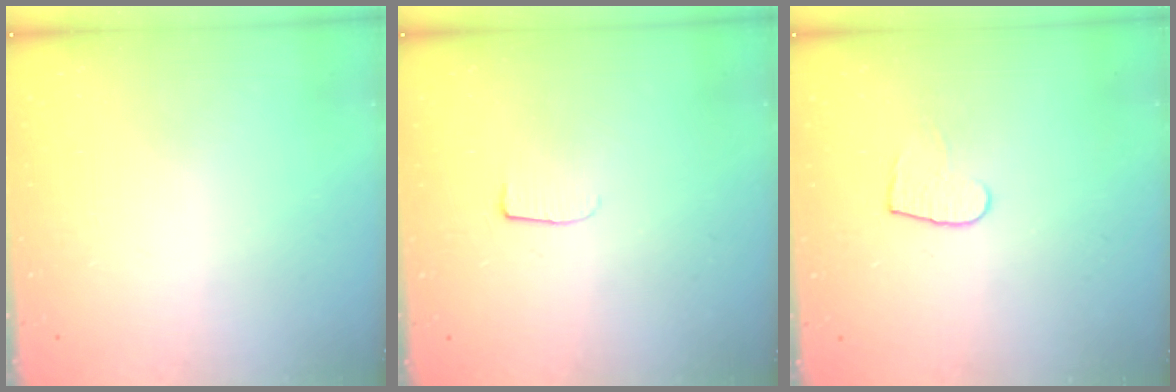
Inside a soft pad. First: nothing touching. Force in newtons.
{"total": 5.1, "press": 5.0, "slide": 0.6}
{"total": 6.0, "press": 6.0, "slide": 0.5}